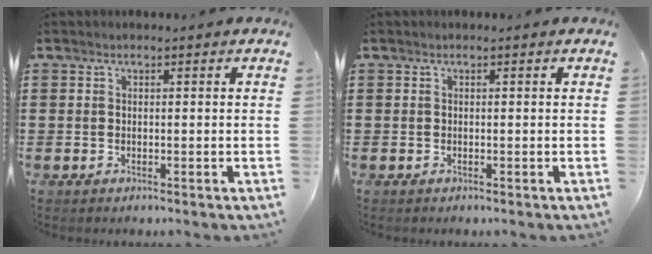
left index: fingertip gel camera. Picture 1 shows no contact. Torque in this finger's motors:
{"motor_torque": [0.10, 0.10, 0.00, 0.00]}